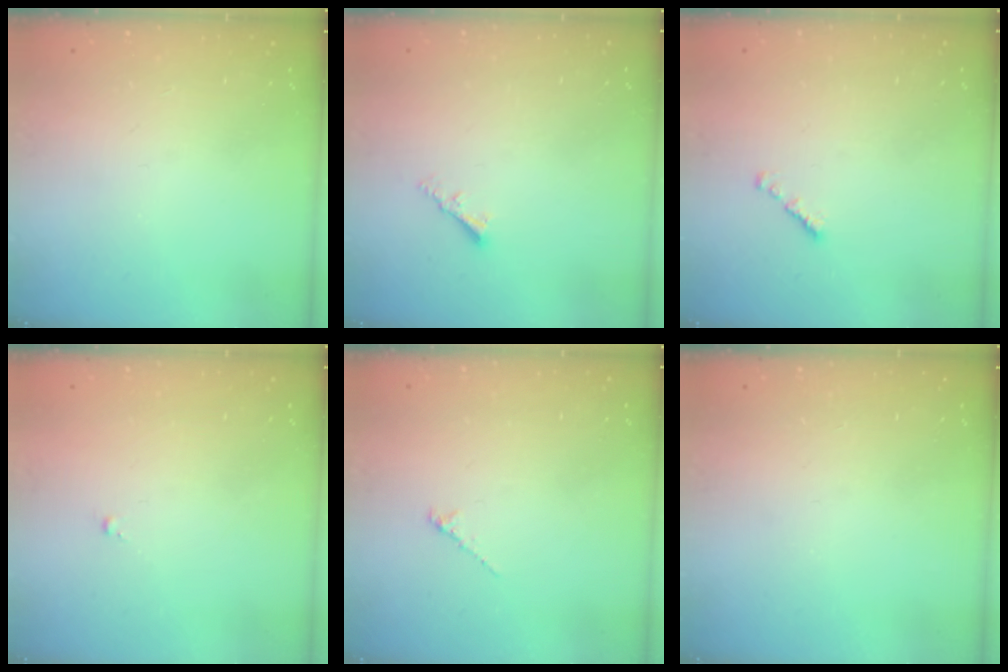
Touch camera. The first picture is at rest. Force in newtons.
{"total": 2.2, "press": 2.2, "slide": 0.4}
{"total": 1.3, "press": 1.1, "slide": 0.6}
{"total": 0.0}
{"total": 1.2, "press": 1.1, "slide": 0.4}
{"total": 0.0}